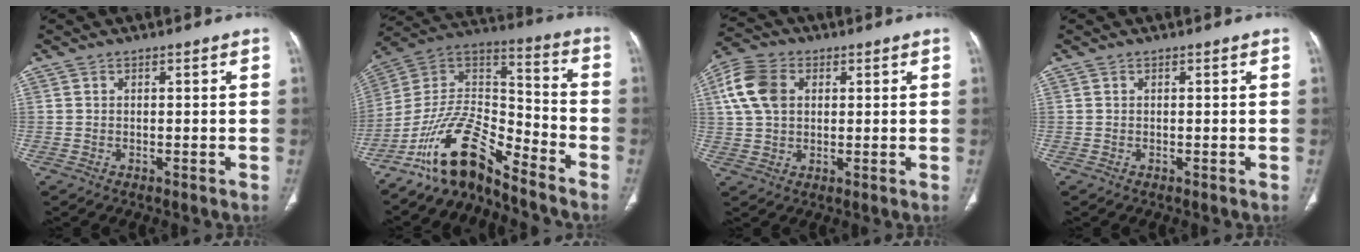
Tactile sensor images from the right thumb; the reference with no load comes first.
{"total": 14.8, "force": [-11.6, 4.6, 7.9], "torque": [-0.128, 0.105, -0.222]}
{"total": 9.7, "force": [2.4, 6.9, 6.4], "torque": [-0.129, 0.012, 0.042]}
{"total": 0.0}